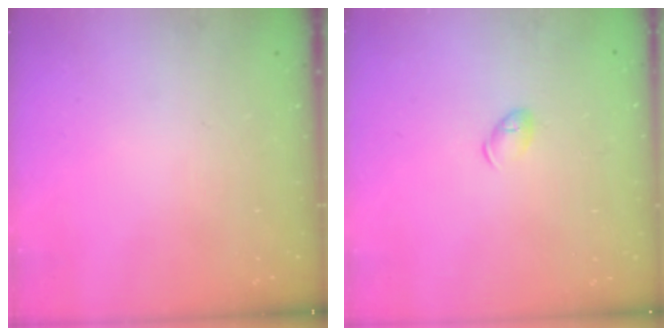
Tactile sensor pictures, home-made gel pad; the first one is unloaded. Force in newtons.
{"total": 5.8, "press": 5.8, "slide": 0.8}